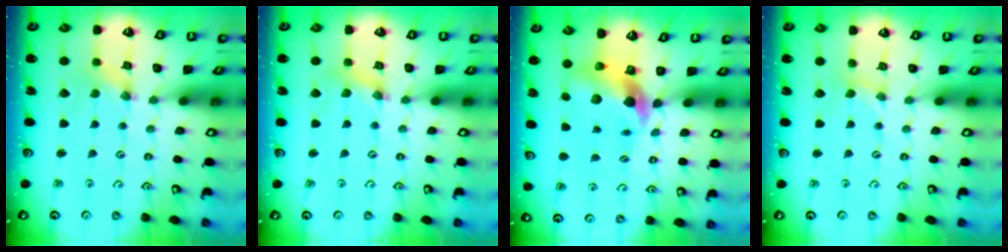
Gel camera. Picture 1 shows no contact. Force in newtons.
{"total": 2.5, "press": 2.5, "slide": 0.3}
{"total": 8.2, "press": 8.1, "slide": 1.2}
{"total": 1.1, "press": 1.1, "slide": 0.3}